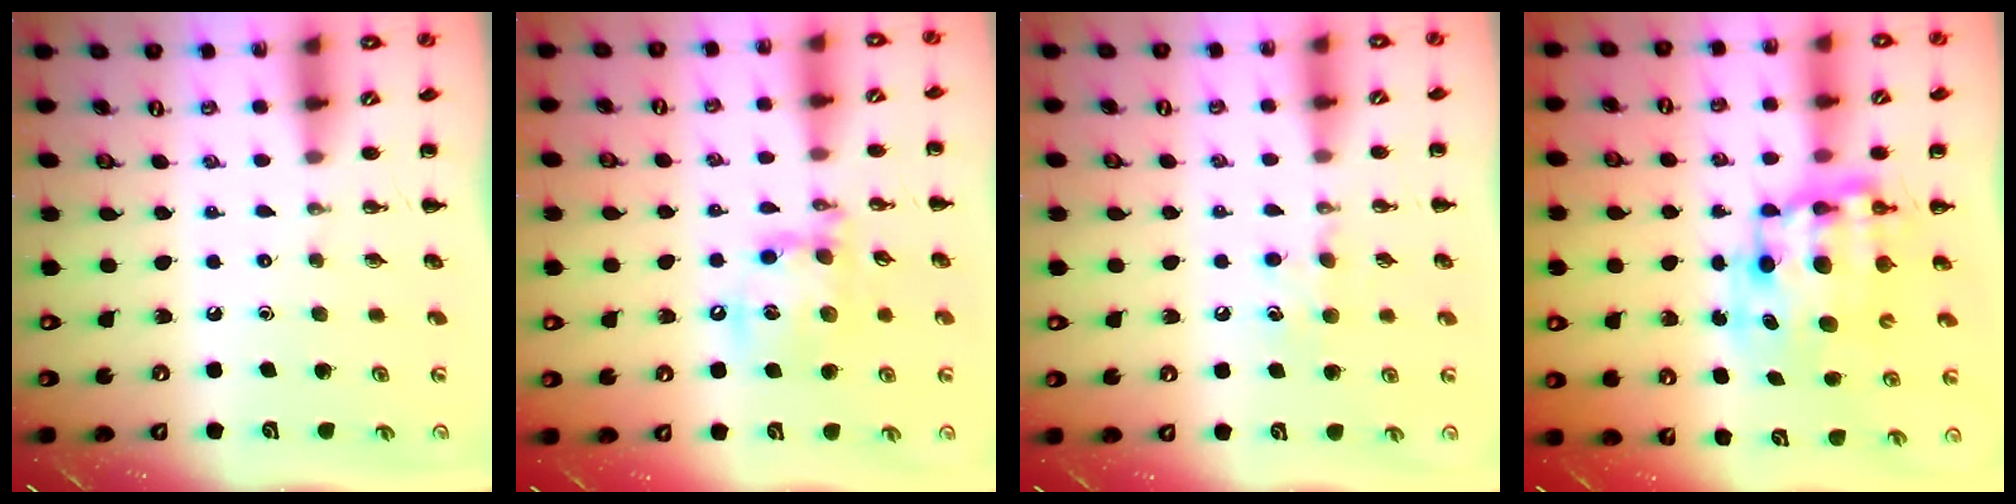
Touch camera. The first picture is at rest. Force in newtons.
{"total": 15.1, "press": 14.9, "slide": 2.6}
{"total": 6.8, "press": 6.6, "slide": 1.6}
{"total": 11.3, "press": 10.9, "slide": 2.8}